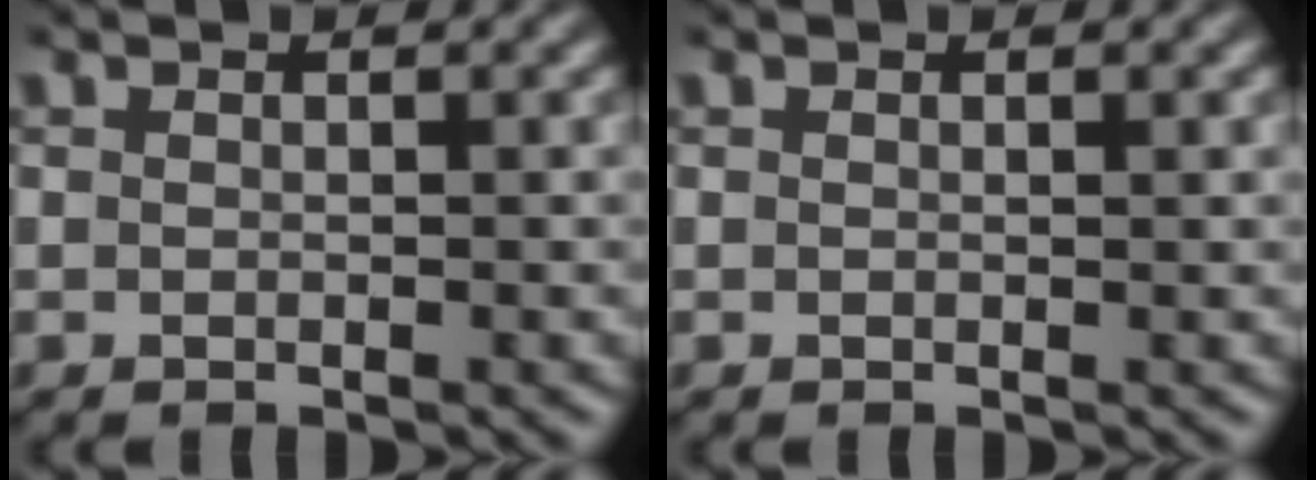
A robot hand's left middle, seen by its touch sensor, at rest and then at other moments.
{"total": 0.0}